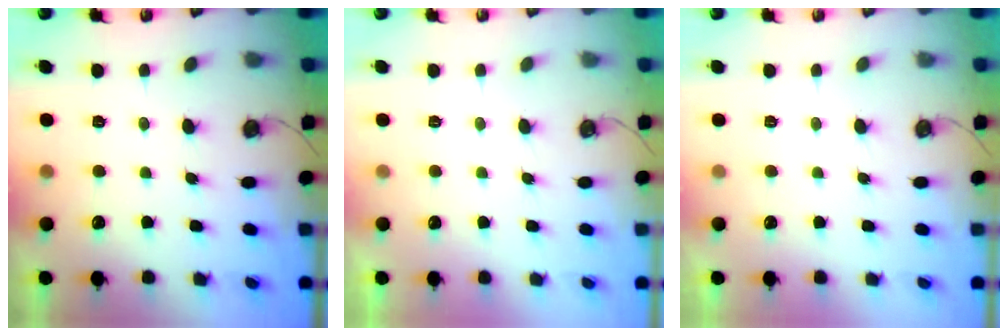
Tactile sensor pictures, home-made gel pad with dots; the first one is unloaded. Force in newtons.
{"total": 0.0}
{"total": 0.0}